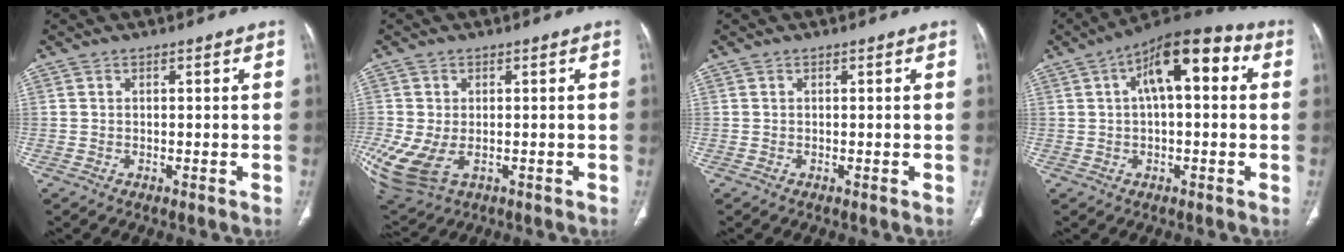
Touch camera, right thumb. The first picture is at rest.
{"total": 11.8, "force": [-2.9, 7.8, 8.4], "torque": [-0.211, -0.015, -0.035]}
{"total": 0.0}
{"total": 13.9, "force": [3.6, 5.9, 12.0], "torque": [-0.166, 0.034, 0.046]}